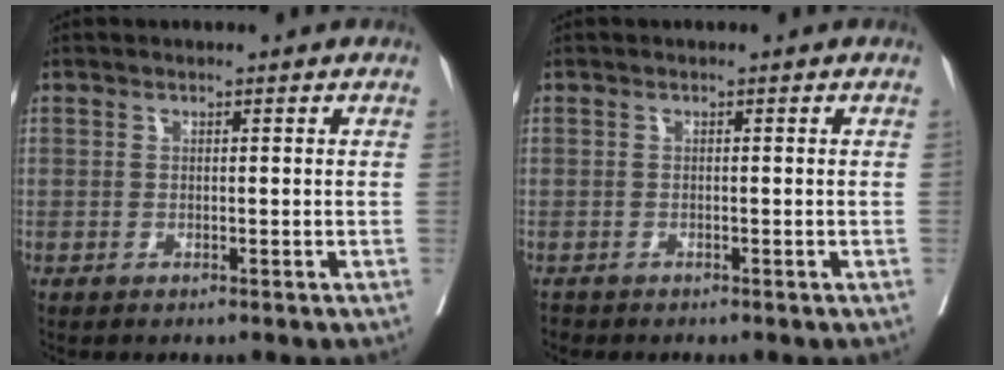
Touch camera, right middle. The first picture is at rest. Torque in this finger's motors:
{"motor_torque": [-0.12, -0.23, -0.04, -0.01]}